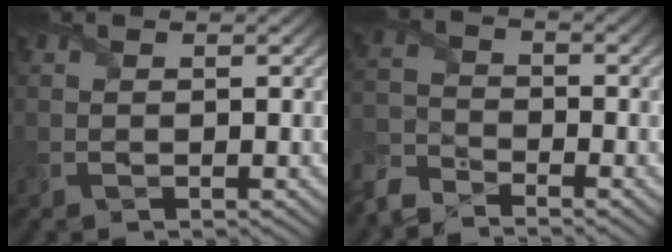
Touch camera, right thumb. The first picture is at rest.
{"total": 5.4, "force": [-4.9, 1.7, 1.5], "torque": [-0.043, -0.009, -0.119]}